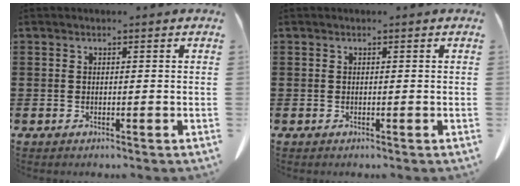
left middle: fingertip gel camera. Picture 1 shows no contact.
{"total": 0.0}